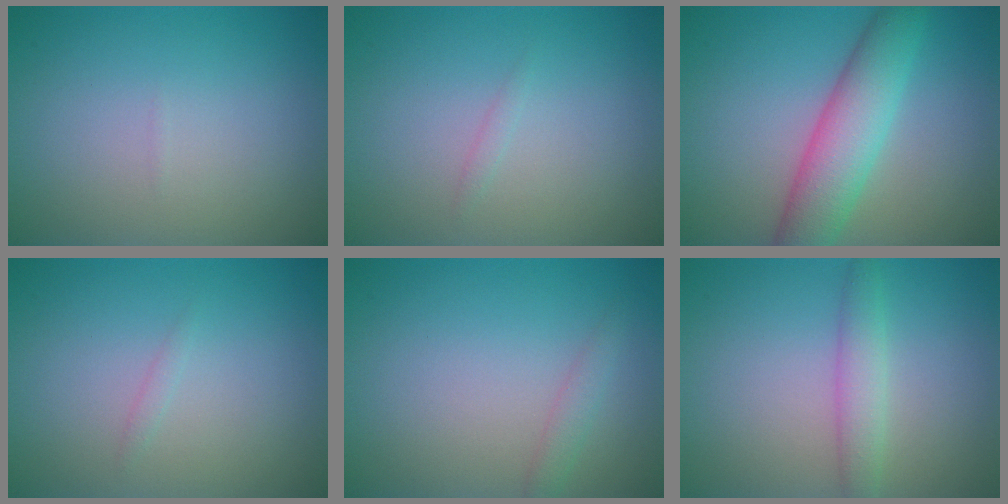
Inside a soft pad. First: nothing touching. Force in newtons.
{"total": 0.5, "press": 0.5, "slide": 0.0}
{"total": 6.0, "press": 6.0, "slide": 0.2}
{"total": 0.5, "press": 0.5, "slide": 0.0}
{"total": 1.2, "press": 1.2, "slide": 0.2}
{"total": 2.3, "press": 2.3, "slide": 0.2}